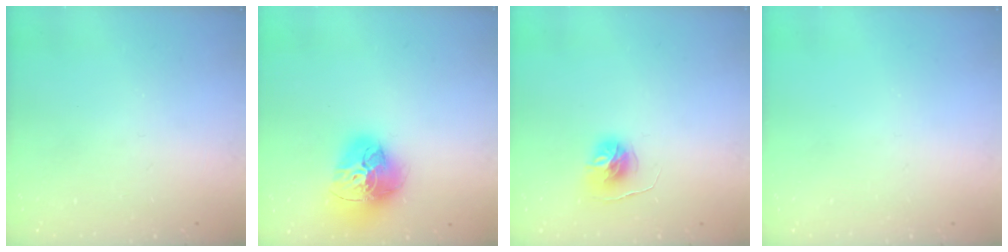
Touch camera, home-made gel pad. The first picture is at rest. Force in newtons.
{"total": 18.0, "press": 17.9, "slide": 1.9}
{"total": 6.4, "press": 6.4, "slide": 0.6}
{"total": 0.0}